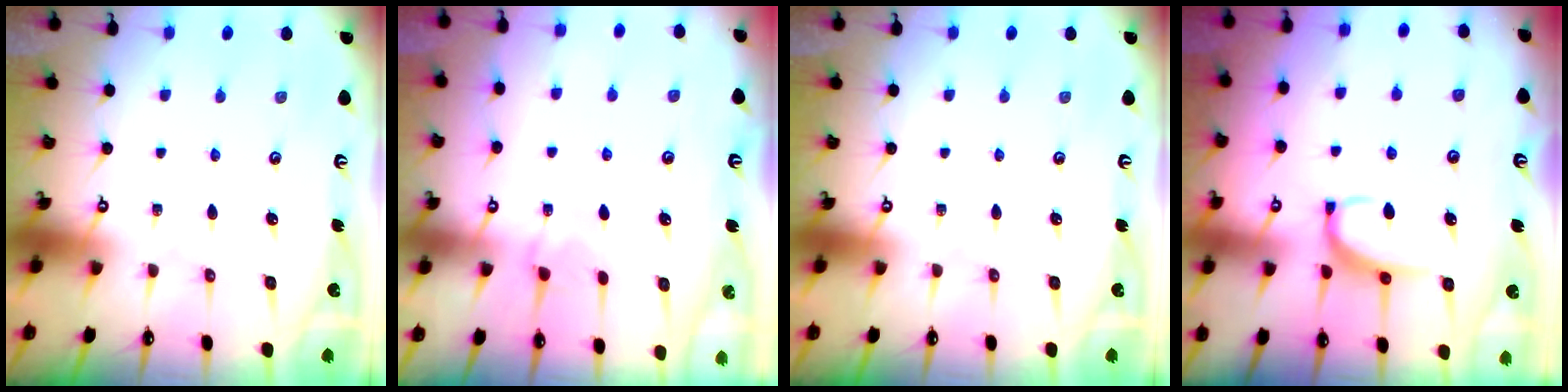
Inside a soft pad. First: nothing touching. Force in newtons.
{"total": 1.8, "press": 1.8, "slide": 0.3}
{"total": 0.0}
{"total": 2.9, "press": 2.7, "slide": 0.9}